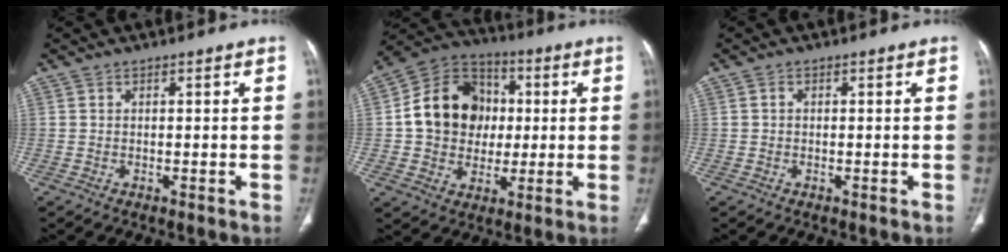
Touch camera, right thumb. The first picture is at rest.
{"total": 16.1, "force": [1.2, 13.4, 8.8], "torque": [-0.117, 0.023, 0.017]}
{"total": 0.6, "force": [0.0, 0.5, 0.3], "torque": [-0.004, 0.002, -0.002]}